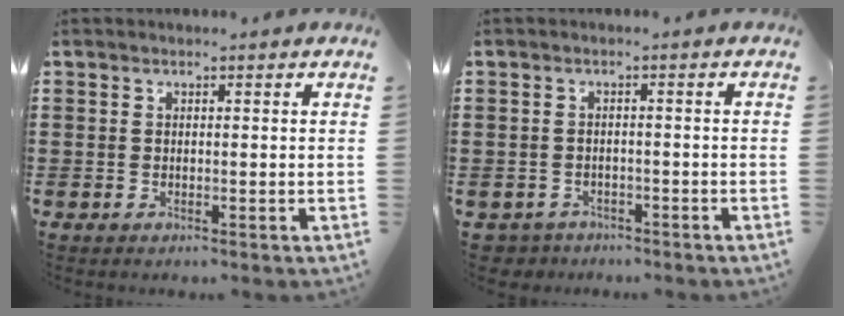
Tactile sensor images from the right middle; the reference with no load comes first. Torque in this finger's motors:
{"motor_torque": [0.13, 0.09, 0.03, 0.00]}